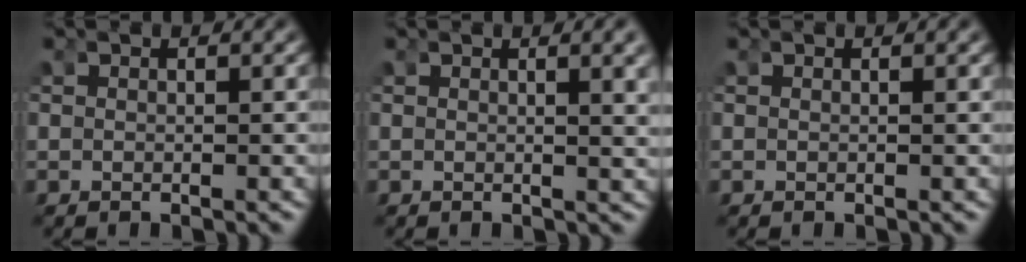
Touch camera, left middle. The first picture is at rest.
{"total": 2.0, "force": [0.9, -0.3, 1.7], "torque": [-0.016, 0.002, 0.014]}
{"total": 0.0}